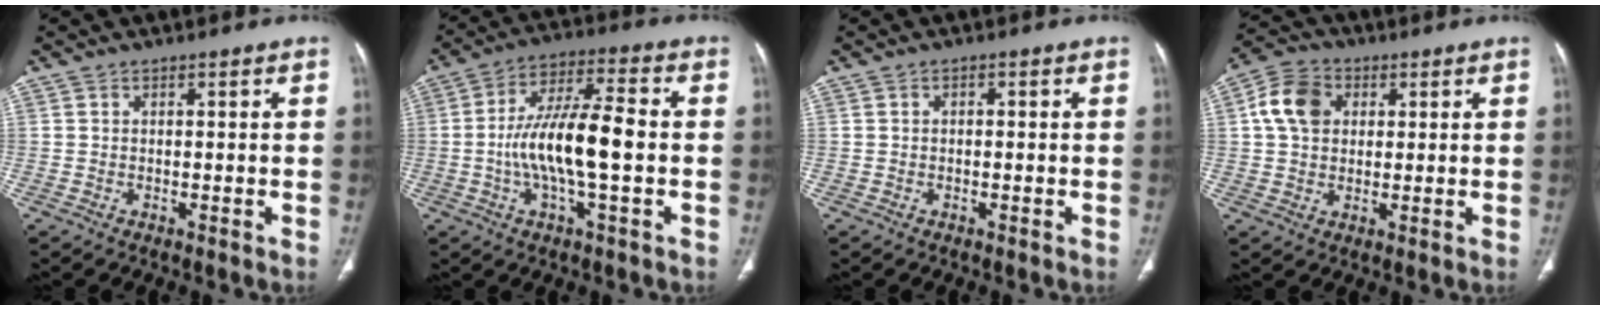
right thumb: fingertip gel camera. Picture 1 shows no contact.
{"total": 13.7, "force": [-1.5, 3.8, 13.1], "torque": [-0.256, 0.024, -0.031]}
{"total": 0.6, "force": [-0.1, 0.4, 0.4], "torque": [-0.005, 0.002, -0.005]}
{"total": 8.5, "force": [2.1, 6.5, 5.0], "torque": [-0.083, 0.010, 0.033]}